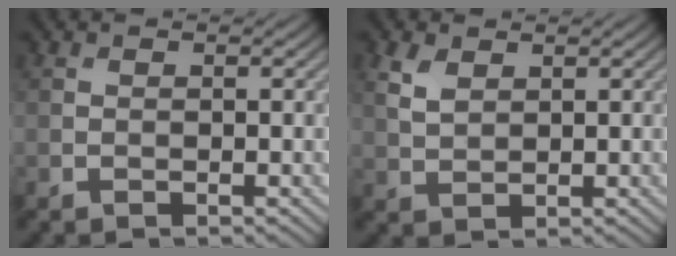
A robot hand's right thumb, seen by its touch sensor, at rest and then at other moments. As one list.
[{"total": 3.0, "force": [1.6, 1.8, 1.9], "torque": [-0.053, 0.002, 0.036]}]